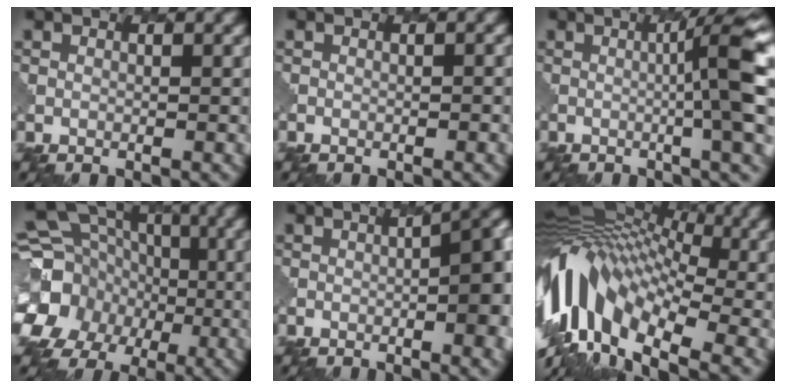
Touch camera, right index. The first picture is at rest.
{"total": 0.9, "force": [-0.6, 0.3, 0.6], "torque": [-0.003, 0.002, -0.004]}
{"total": 9.9, "force": [-0.2, 1.5, 9.8], "torque": [-0.123, 0.011, 0.000]}
{"total": 18.8, "force": [-2.7, 17.1, 7.5], "torque": [-0.186, 0.002, -0.074]}
{"total": 9.0, "force": [-1.7, 3.0, 8.3], "torque": [-0.068, 0.011, -0.030]}
{"total": 14.1, "force": [-0.9, 8.3, 11.3], "torque": [-0.244, 0.023, -0.024]}